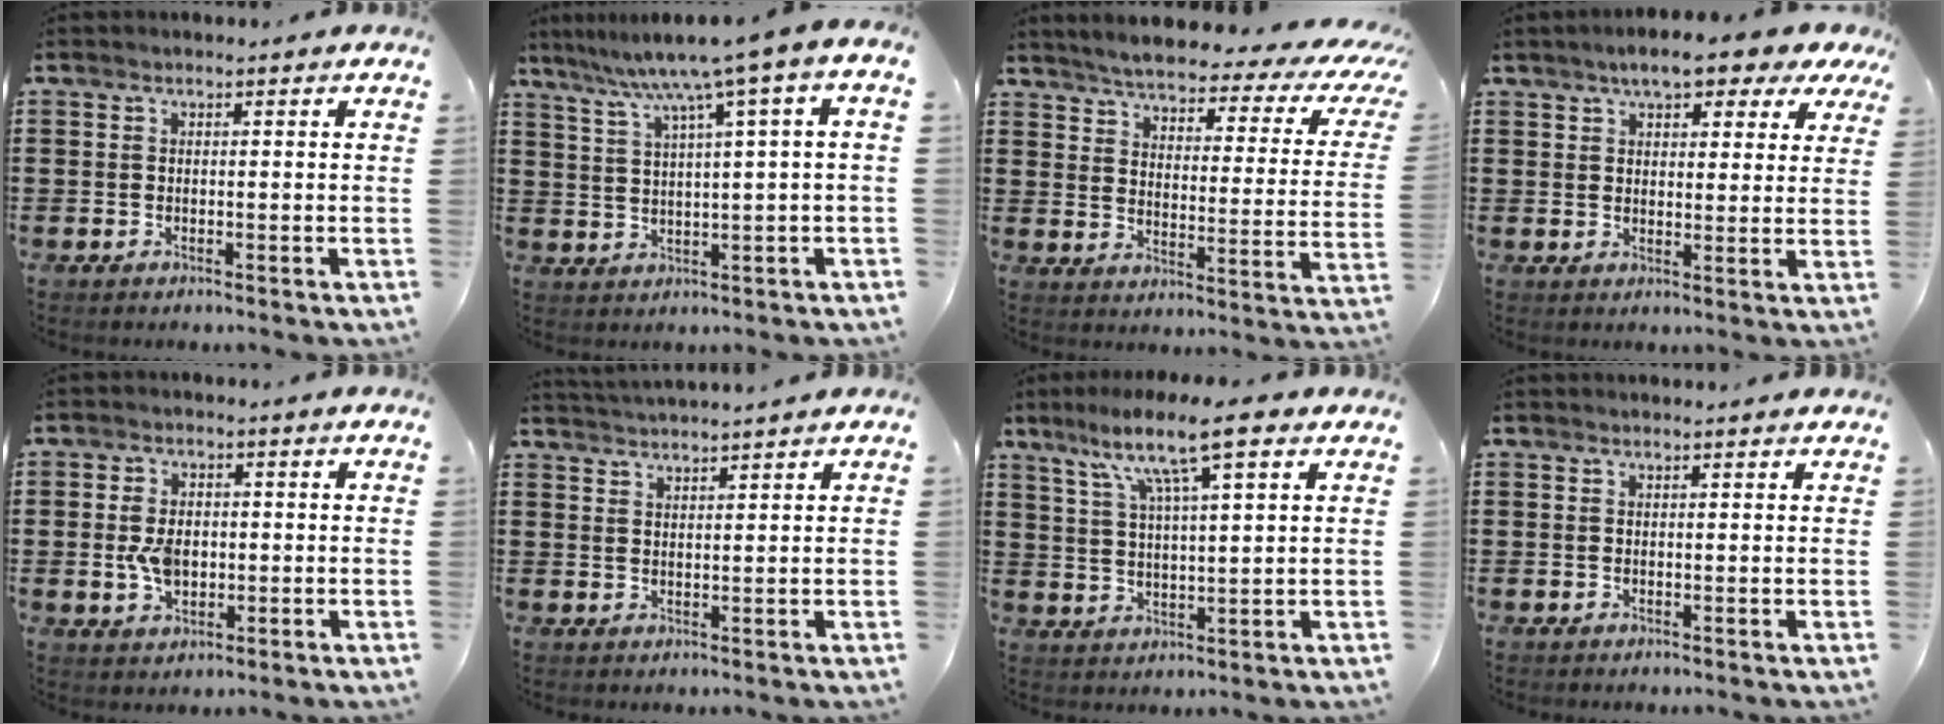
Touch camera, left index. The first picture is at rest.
{"total": 6.6, "force": [3.4, -0.2, 5.7], "torque": [-0.122, -0.026, 0.050]}
{"total": 4.3, "force": [3.6, 0.3, 2.2], "torque": [-0.064, -0.027, 0.054]}
{"total": 6.7, "force": [5.2, 2.1, 3.7], "torque": [-0.064, -0.012, 0.088]}
{"total": 5.2, "force": [-0.3, 3.5, 3.9], "torque": [-0.083, 0.001, -0.011]}
{"total": 2.1, "force": [2.1, -0.4, 0.0], "torque": [-0.006, -0.005, 0.041]}
{"total": 10.4, "force": [6.6, 1.6, 7.8], "torque": [-0.158, -0.011, 0.113]}
{"total": 0.7, "force": [0.6, 0.0, 0.4], "torque": [-0.008, -0.001, 0.011]}